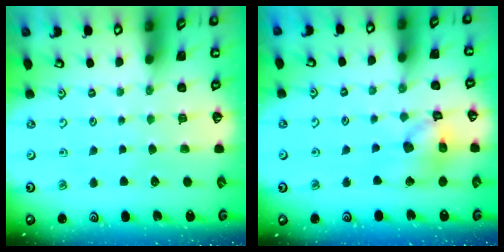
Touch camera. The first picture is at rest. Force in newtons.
{"total": 13.8, "press": 13.6, "slide": 2.0}